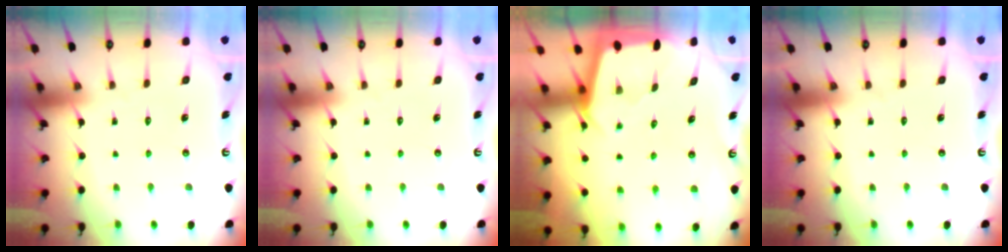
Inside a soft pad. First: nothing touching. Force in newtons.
{"total": 0.0}
{"total": 2.0, "press": 2.0, "slide": 0.3}
{"total": 0.0}